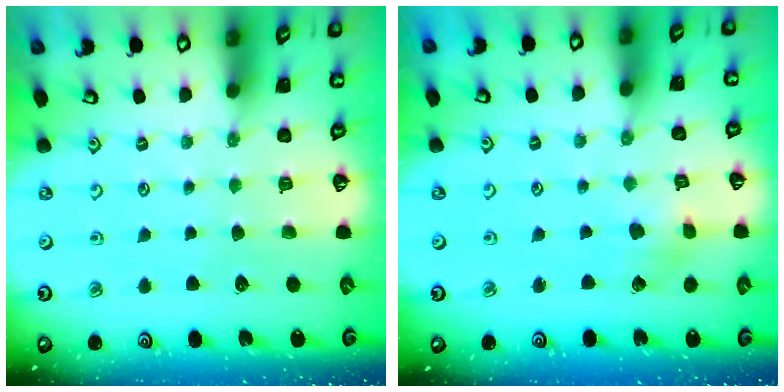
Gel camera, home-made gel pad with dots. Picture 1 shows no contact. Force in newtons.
{"total": 3.3, "press": 3.2, "slide": 0.4}